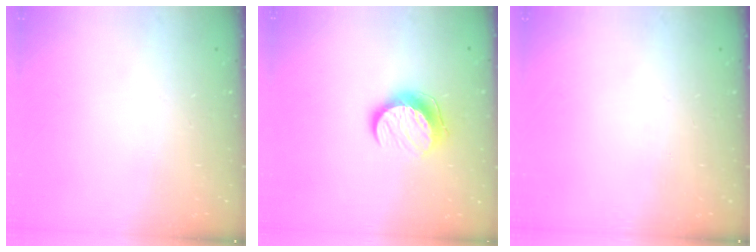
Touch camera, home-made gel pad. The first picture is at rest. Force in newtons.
{"total": 9.8, "press": 9.8, "slide": 0.1}
{"total": 0.0}